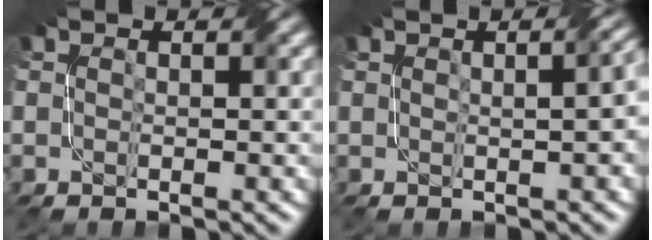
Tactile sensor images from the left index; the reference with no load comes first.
{"total": 4.7, "force": [0.4, 2.4, 4.0], "torque": [-0.014, 0.018, 0.016]}